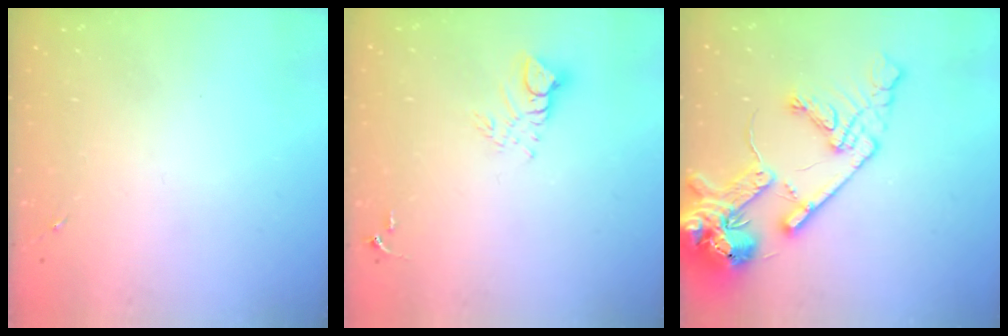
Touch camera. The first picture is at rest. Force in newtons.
{"total": 7.2, "press": 7.1, "slide": 0.7}
{"total": 19.0, "press": 18.8, "slide": 2.9}